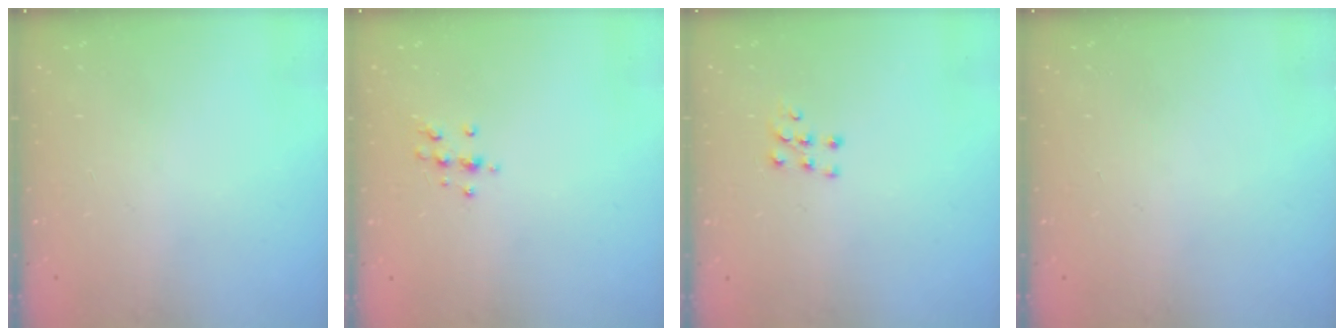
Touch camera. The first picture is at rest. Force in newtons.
{"total": 6.8, "press": 6.8, "slide": 0.6}
{"total": 5.6, "press": 5.6, "slide": 0.5}
{"total": 0.0}